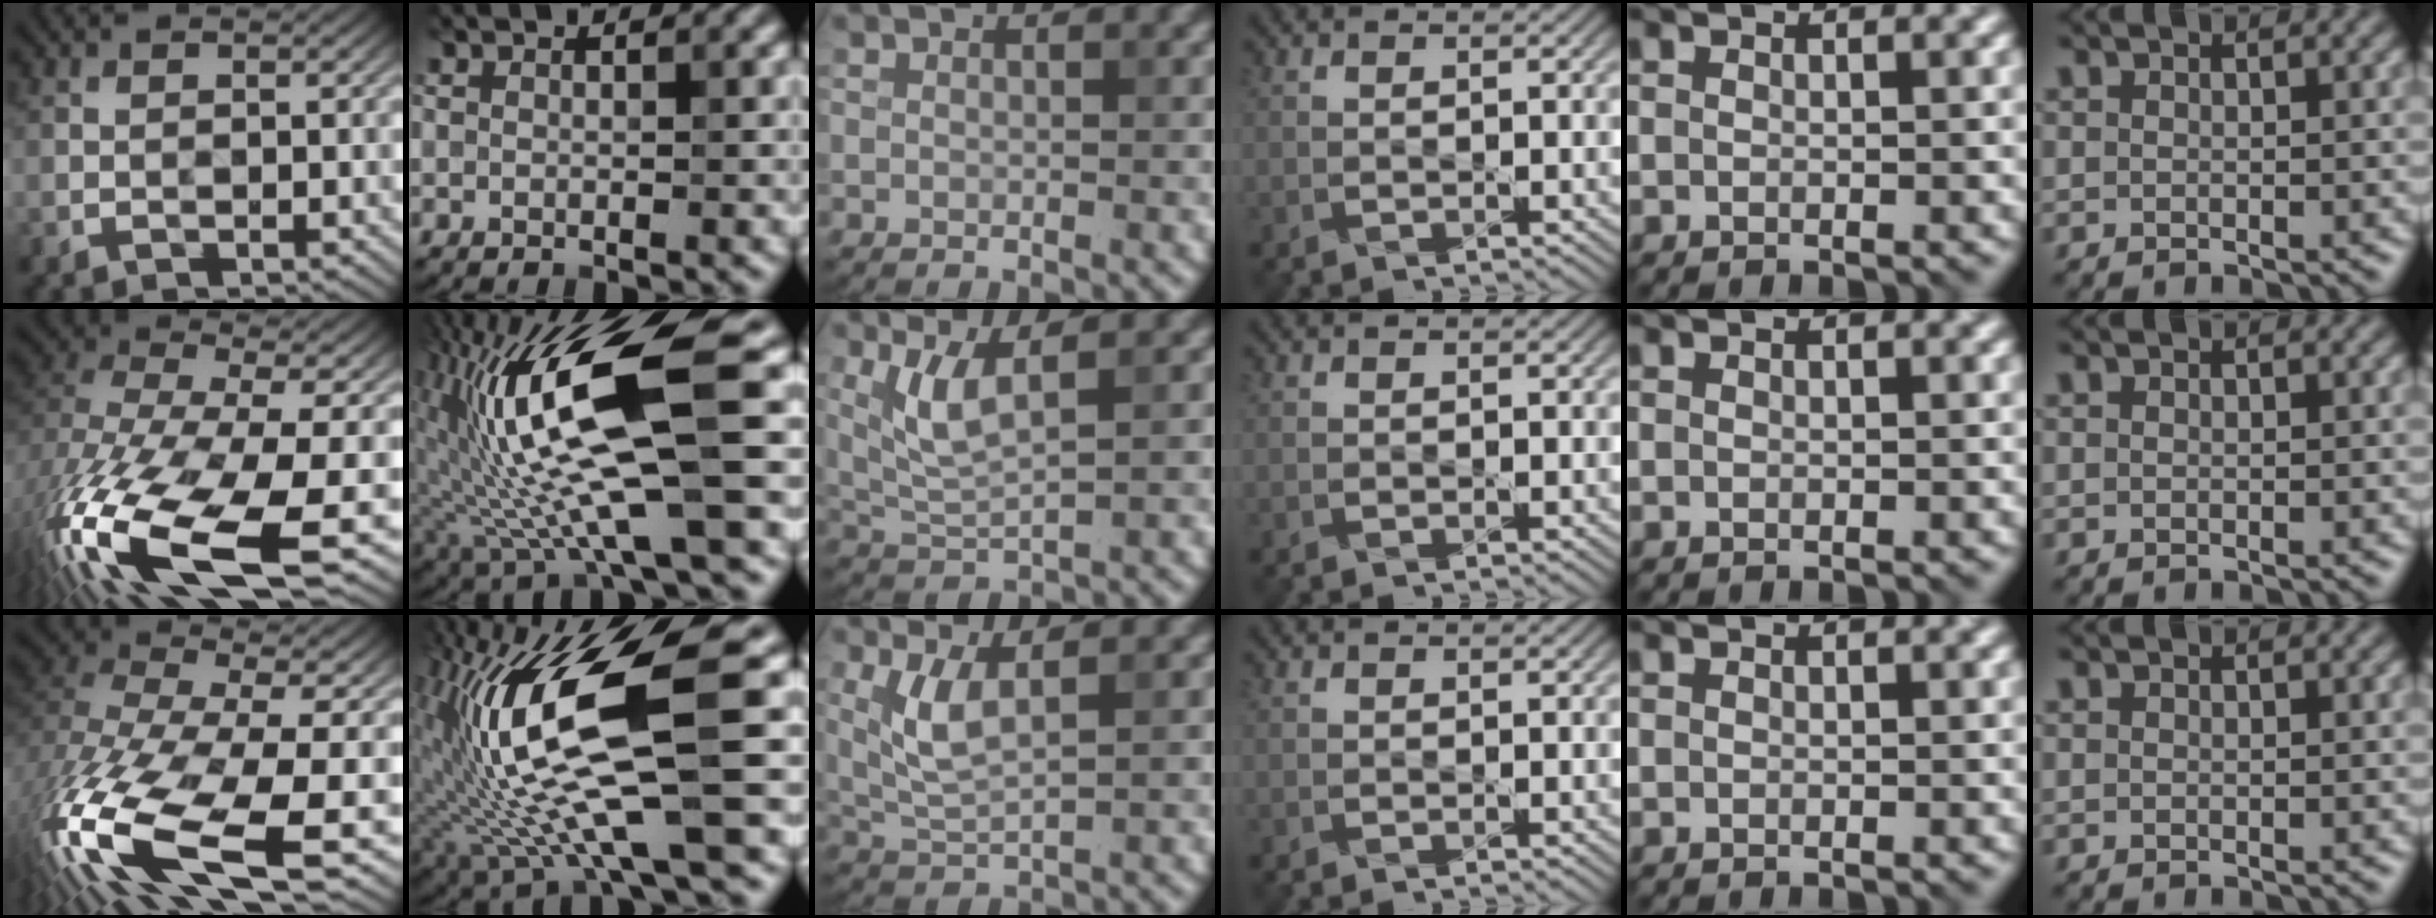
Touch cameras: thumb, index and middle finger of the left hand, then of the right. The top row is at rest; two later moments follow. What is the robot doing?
{"motion": "pour", "object": "cup"}